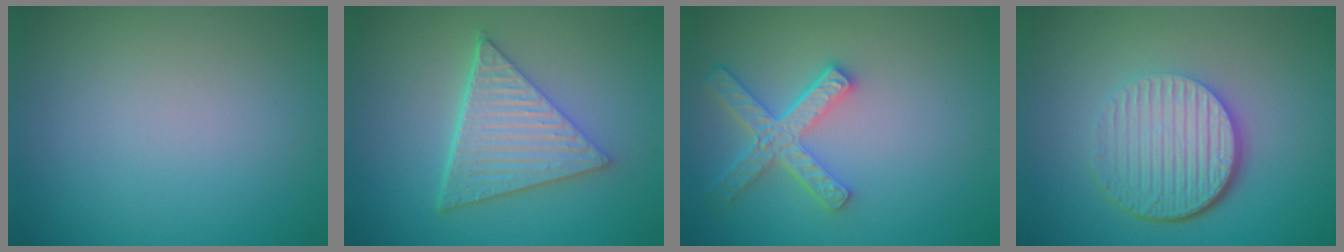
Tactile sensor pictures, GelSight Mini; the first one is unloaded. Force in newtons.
{"total": 5.9, "press": 4.4, "slide": 4.0}
{"total": 4.3, "press": 3.5, "slide": 2.5}
{"total": 6.5, "press": 4.4, "slide": 4.8}